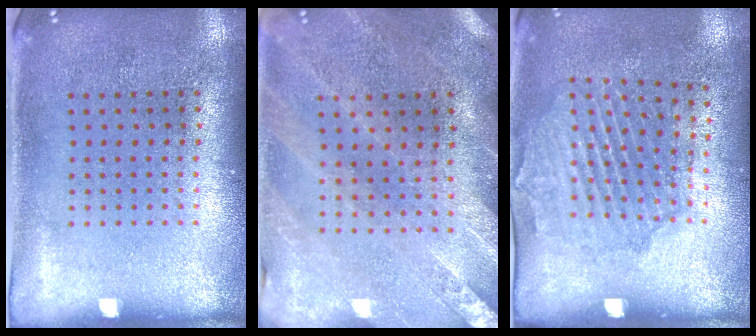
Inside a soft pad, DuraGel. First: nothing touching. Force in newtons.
{"total": 0.5, "press": 0.5, "slide": 0.2}
{"total": 1.6, "press": 1.4, "slide": 0.7}